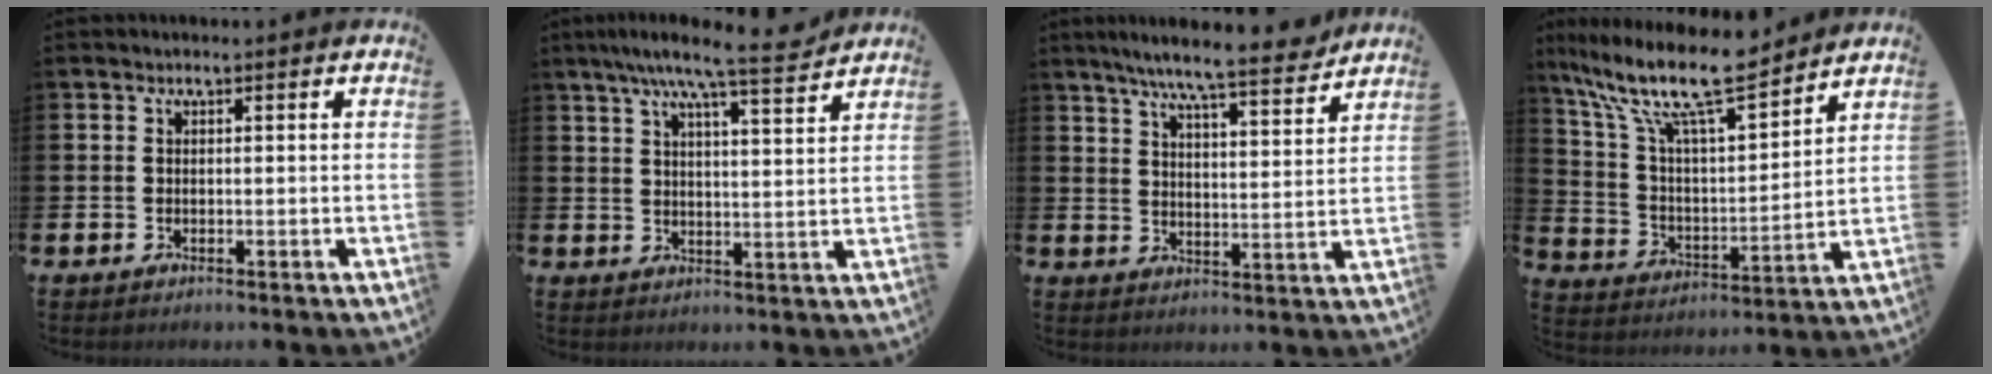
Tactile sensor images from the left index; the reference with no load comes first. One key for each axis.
{"total": 8.0, "fx": 7.1, "fy": 0.1, "fz": 3.6, "tx": -0.076, "ty": -0.035, "tz": 0.122}
{"total": 8.2, "fx": 7.5, "fy": 0.2, "fz": 3.3, "tx": -0.072, "ty": -0.048, "tz": 0.128}
{"total": 12.6, "fx": 10.7, "fy": 2.1, "fz": 6.2, "tx": -0.159, "ty": -0.063, "tz": 0.186}